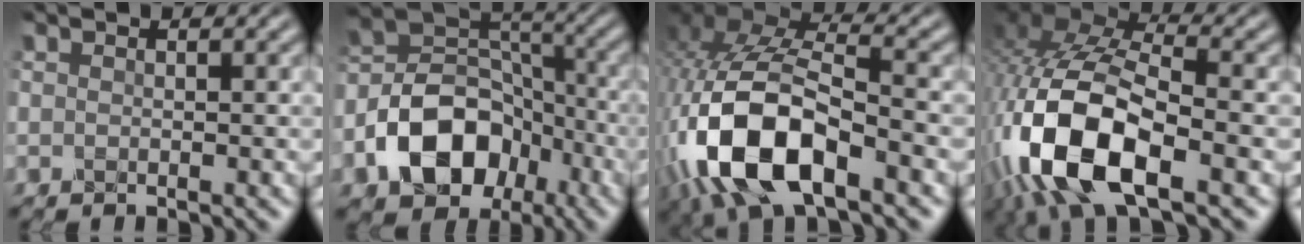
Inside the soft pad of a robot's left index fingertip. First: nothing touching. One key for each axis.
{"total": 10.2, "fx": -4.8, "fy": 7.0, "fz": 5.6, "tx": -0.093, "ty": 0.004, "tz": -0.089}
{"total": 13.2, "fx": -5.3, "fy": 6.2, "fz": 10.4, "tx": -0.236, "ty": -0.007, "tz": -0.100}
{"total": 14.5, "fx": -5.5, "fy": 6.5, "fz": 11.7, "tx": -0.264, "ty": -0.009, "tz": -0.103}